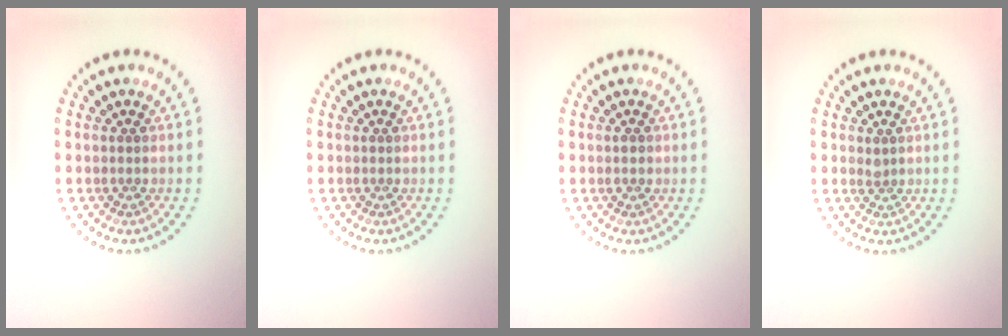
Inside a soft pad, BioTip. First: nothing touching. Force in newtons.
{"total": 0.0}
{"total": 1.1, "press": 1.0, "slide": 0.3}
{"total": 0.6, "press": 0.5, "slide": 0.3}